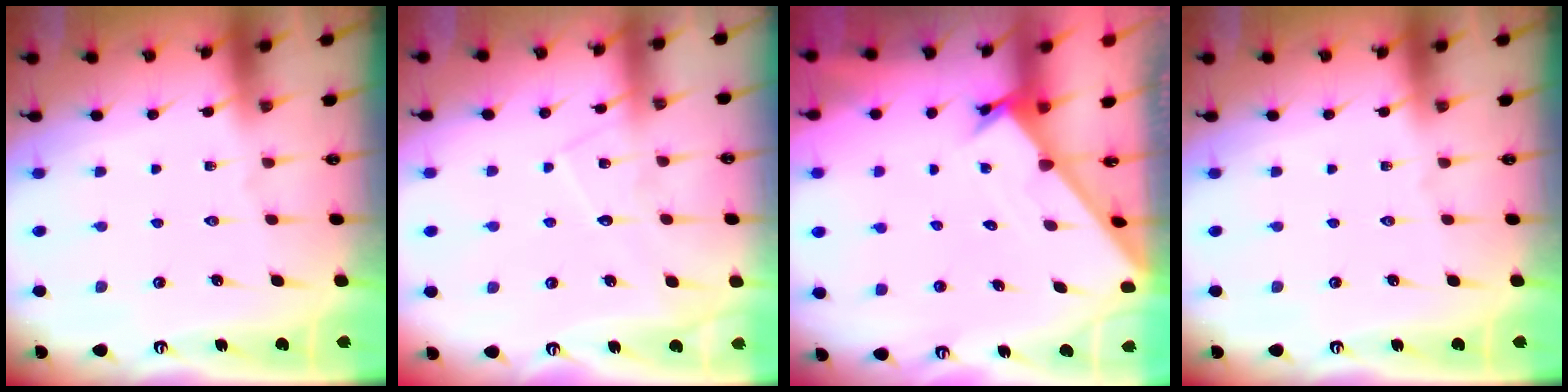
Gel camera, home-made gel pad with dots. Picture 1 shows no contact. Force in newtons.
{"total": 6.5, "press": 6.5, "slide": 0.5}
{"total": 1.8, "press": 1.8, "slide": 0.1}
{"total": 0.0}